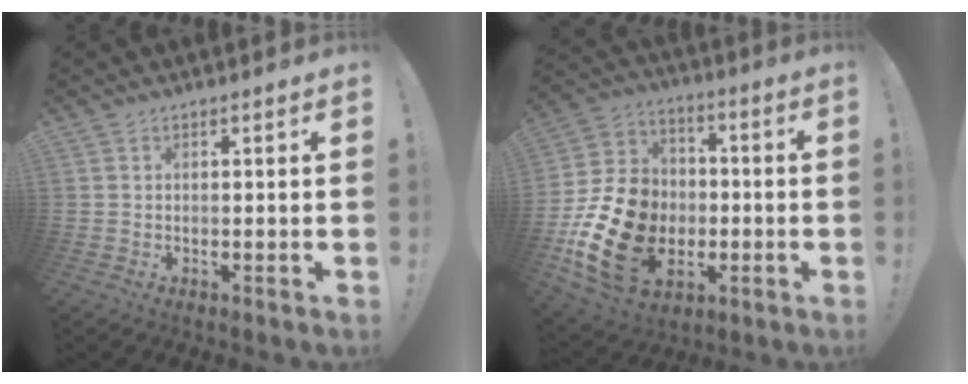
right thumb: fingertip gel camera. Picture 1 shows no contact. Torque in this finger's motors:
{"motor_torque": [0.16, 1.04, 1.58, -1.18, 0.55]}